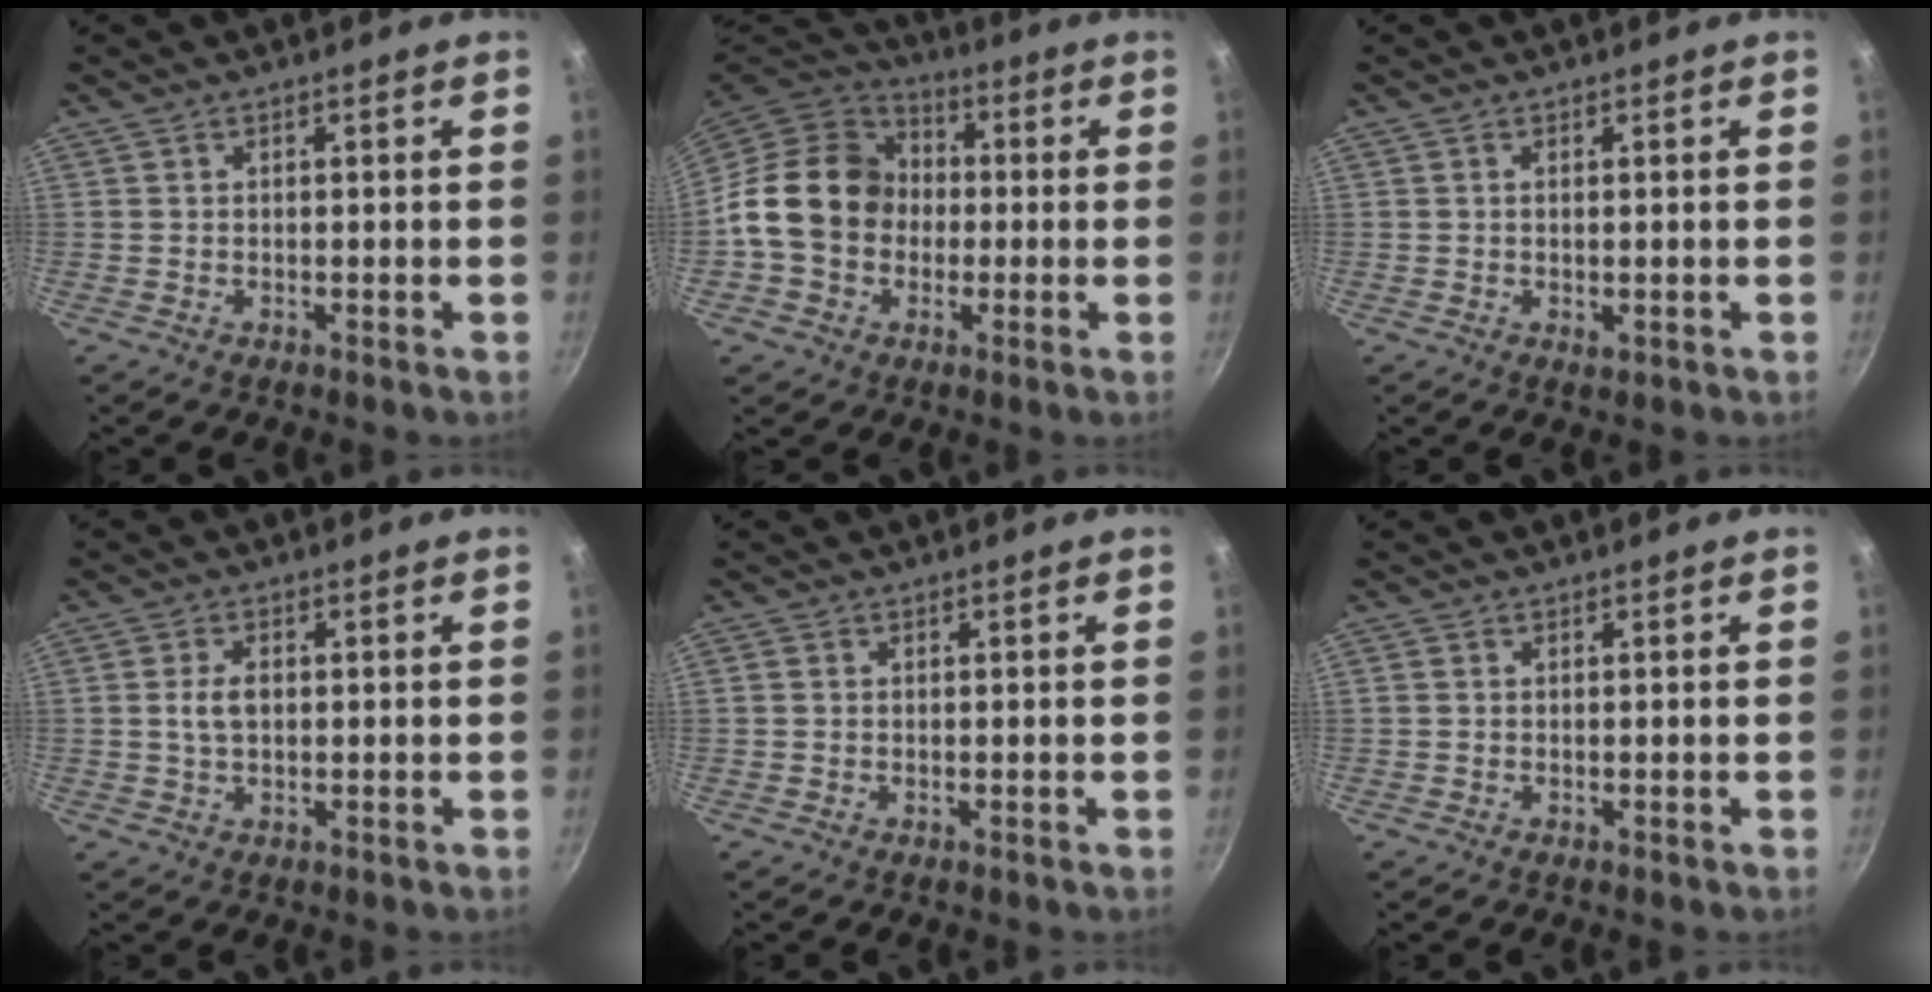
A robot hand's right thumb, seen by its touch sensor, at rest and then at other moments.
{"total": 17.0, "force": [-0.7, 14.2, 9.3], "torque": [-0.134, 0.036, -0.024]}
{"total": 1.1, "force": [0.0, 0.4, 1.1], "torque": [-0.018, -0.003, 0.000]}
{"total": 3.9, "force": [0.3, 2.4, 3.0], "torque": [-0.049, 0.007, 0.004]}
{"total": 0.8, "force": [0.0, 0.7, 0.3], "torque": [-0.006, 0.003, -0.001]}
{"total": 0.5, "force": [0.0, 0.5, 0.2], "torque": [-0.003, 0.002, -0.001]}